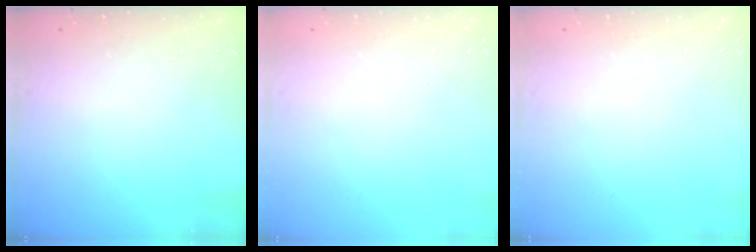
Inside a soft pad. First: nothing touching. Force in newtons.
{"total": 0.0}
{"total": 0.0}